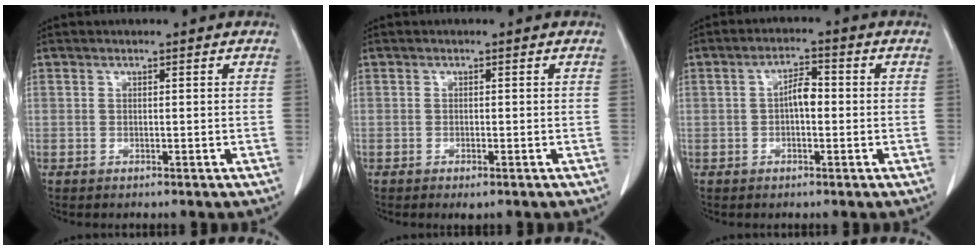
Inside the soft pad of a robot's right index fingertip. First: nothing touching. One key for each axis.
{"total": 1.2, "fx": -0.7, "fy": 0.4, "fz": 0.9, "tx": -0.015, "ty": -0.003, "tz": -0.004}
{"total": 3.6, "fx": -0.2, "fy": 1.4, "fz": 3.3, "tx": -0.057, "ty": 0.012, "tz": -0.005}